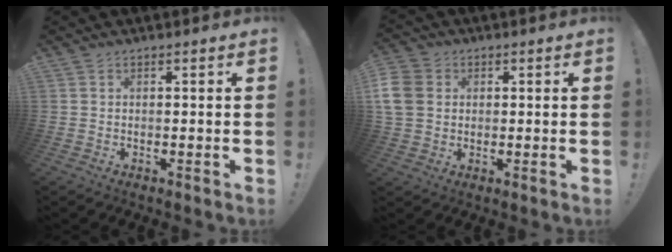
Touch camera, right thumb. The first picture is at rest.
{"total": 8.7, "force": [1.5, 7.3, 4.6], "torque": [-0.097, 0.003, 0.031]}